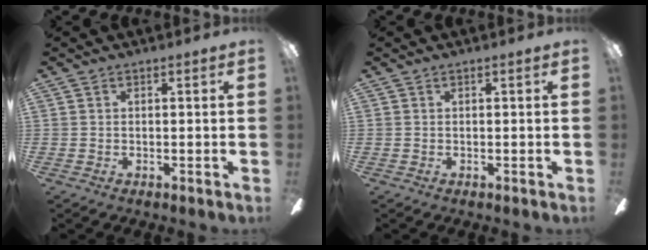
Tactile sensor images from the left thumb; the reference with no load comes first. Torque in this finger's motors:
{"motor_torque": [0.00, 0.00, 0.04, -0.04, 0.00]}